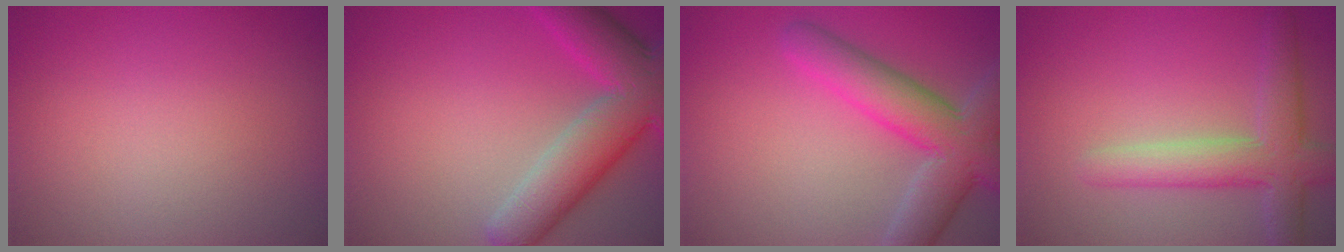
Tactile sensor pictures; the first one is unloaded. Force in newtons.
{"total": 7.7, "press": 7.7, "slide": 0.4}
{"total": 6.7, "press": 6.7, "slide": 0.5}
{"total": 4.5, "press": 4.4, "slide": 0.4}